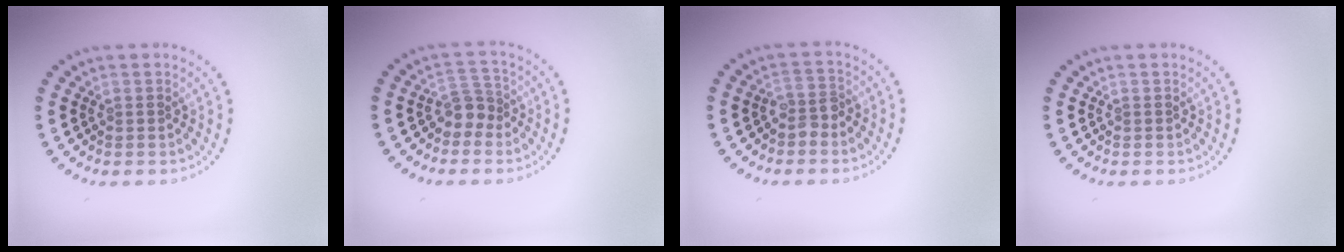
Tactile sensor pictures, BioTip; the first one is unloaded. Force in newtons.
{"total": 2.2, "press": 1.7, "slide": 1.3}
{"total": 1.8, "press": 1.5, "slide": 0.9}
{"total": 0.0}